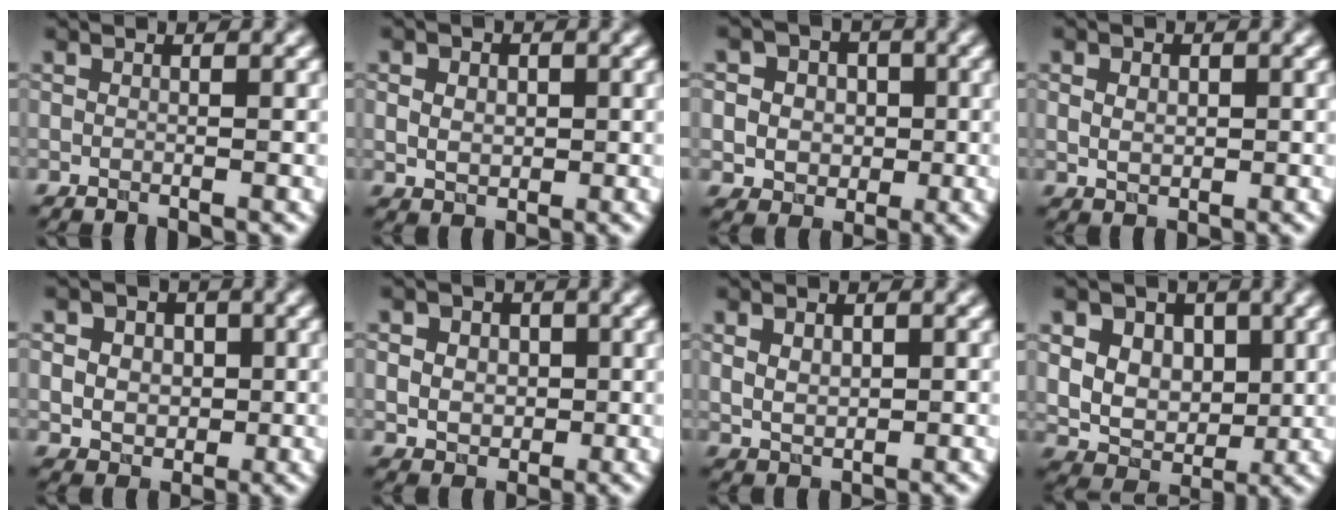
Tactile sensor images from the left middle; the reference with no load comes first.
{"total": 3.1, "force": [0.8, 2.4, 1.8], "torque": [-0.028, 0.010, 0.001]}
{"total": 7.3, "force": [1.7, 6.4, 3.2], "torque": [-0.060, 0.031, 0.013]}
{"total": 1.9, "force": [0.3, 1.5, 1.2], "torque": [-0.019, 0.001, 0.006]}
{"total": 6.8, "force": [1.8, 5.5, 3.6], "torque": [-0.061, 0.028, 0.012]}
{"total": 5.9, "force": [1.6, 4.7, 3.2], "torque": [-0.053, 0.024, 0.007]}
{"total": 2.6, "force": [0.5, 1.7, 1.8], "torque": [-0.035, -0.003, 0.017]}
{"total": 10.5, "force": [3.9, 8.0, 5.6], "torque": [-0.095, 0.018, 0.063]}